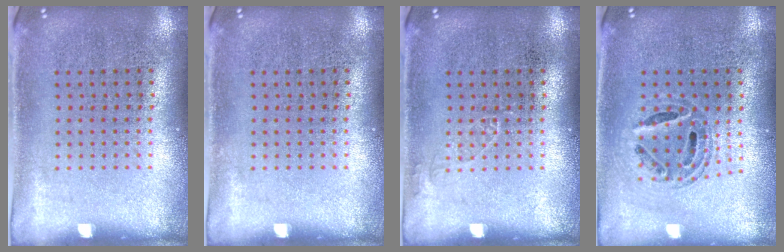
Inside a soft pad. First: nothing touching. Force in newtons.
{"total": 0.0}
{"total": 0.7, "press": 0.7, "slide": 0.1}
{"total": 0.7, "press": 0.7, "slide": 0.3}